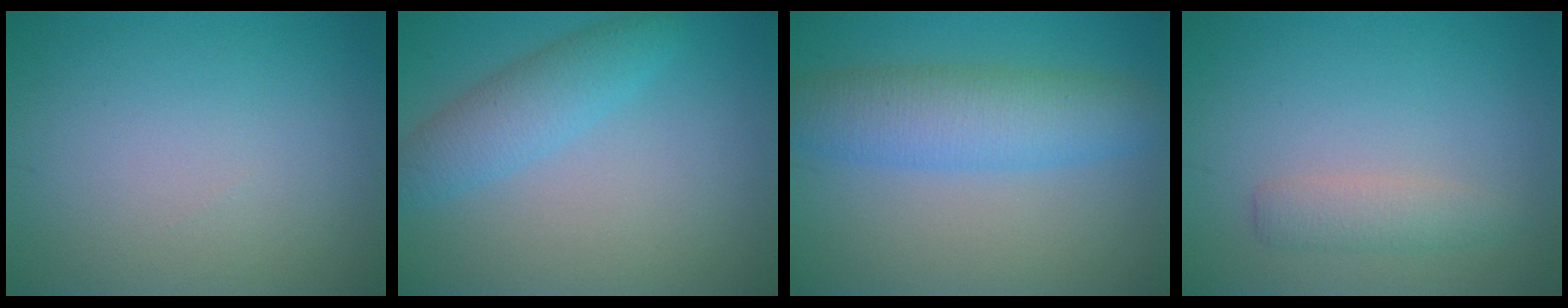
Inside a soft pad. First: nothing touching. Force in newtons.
{"total": 3.5, "press": 3.5, "slide": 0.2}
{"total": 5.9, "press": 5.9, "slide": 0.1}
{"total": 2.0, "press": 2.0, "slide": 0.2}